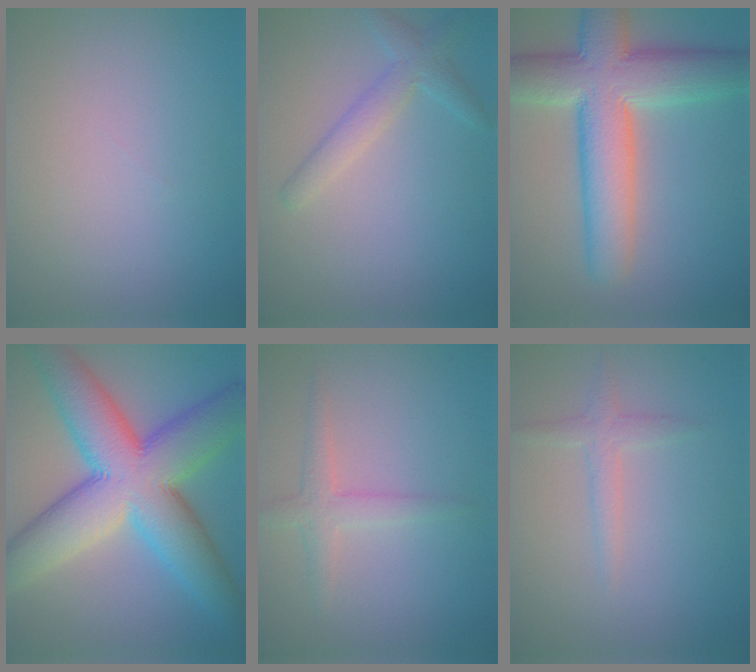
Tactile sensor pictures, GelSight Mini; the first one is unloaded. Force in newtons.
{"total": 2.5, "press": 2.5, "slide": 0.2}
{"total": 10.0, "press": 10.0, "slide": 0.6}
{"total": 13.4, "press": 13.4, "slide": 0.3}
{"total": 2.2, "press": 2.2, "slide": 0.1}
{"total": 1.7, "press": 1.7, "slide": 0.1}